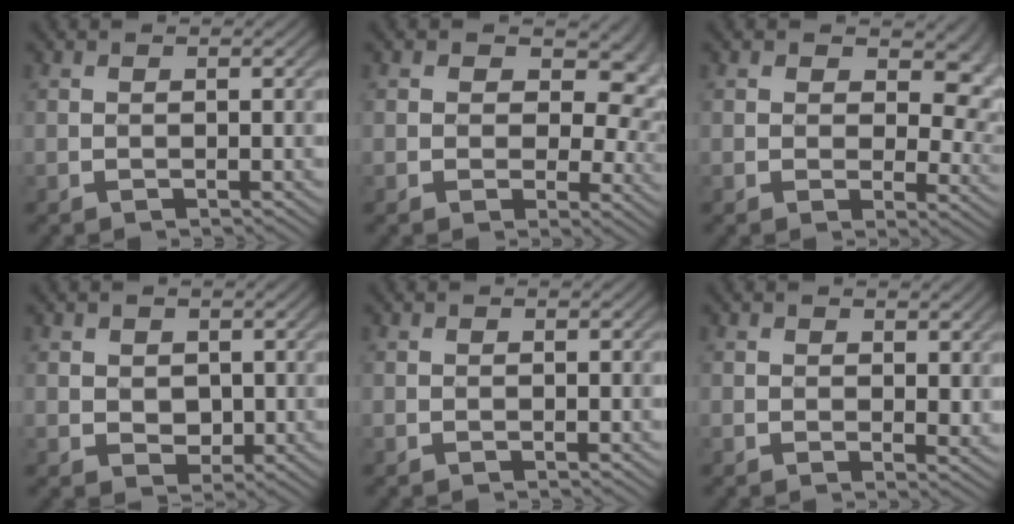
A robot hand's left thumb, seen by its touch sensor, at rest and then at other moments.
{"total": 9.9, "force": [1.7, 7.0, 6.7], "torque": [-0.113, 0.001, 0.030]}
{"total": 9.1, "force": [2.9, 5.9, 6.2], "torque": [-0.119, -0.007, 0.051]}
{"total": 3.2, "force": [0.3, 2.8, 1.5], "torque": [-0.051, 0.000, -0.004]}
{"total": 0.0}
{"total": 2.6, "force": [1.5, 1.7, 1.4], "torque": [-0.033, -0.004, 0.027]}